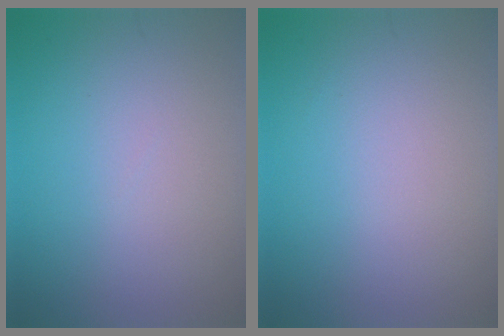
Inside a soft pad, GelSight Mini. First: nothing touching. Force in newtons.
{"total": 0.0}